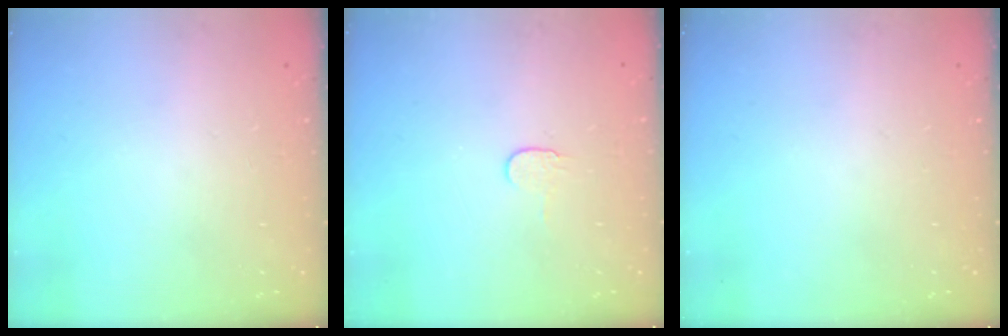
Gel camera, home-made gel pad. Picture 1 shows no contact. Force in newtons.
{"total": 3.7, "press": 3.7, "slide": 0.4}
{"total": 0.0}